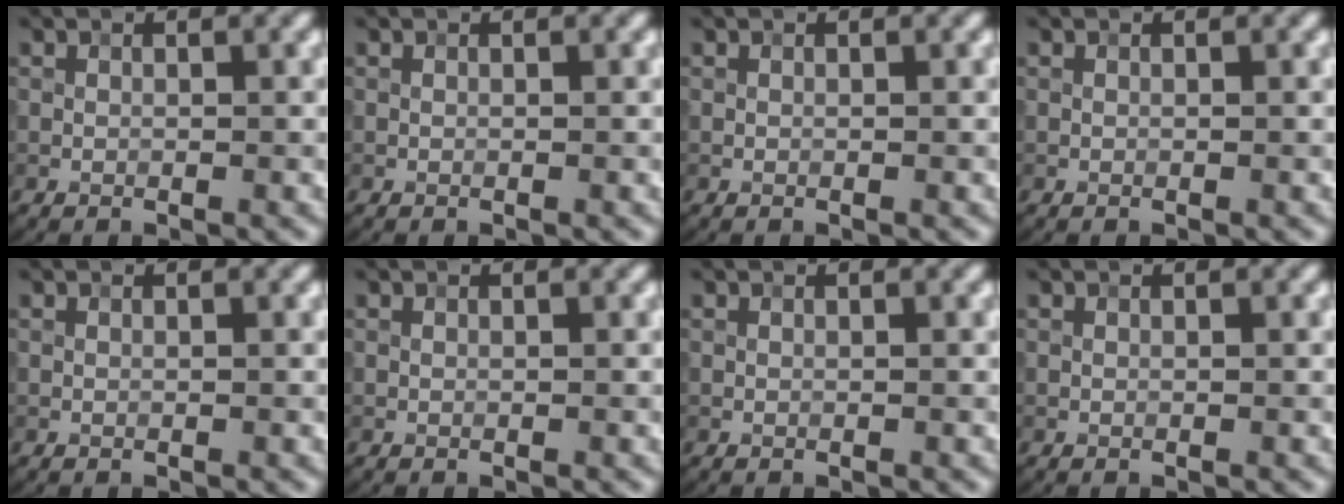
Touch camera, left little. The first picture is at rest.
{"total": 0.0}
{"total": 0.0}
{"total": 0.0}
{"total": 0.0}
{"total": 0.0}
{"total": 0.0}
{"total": 0.0}